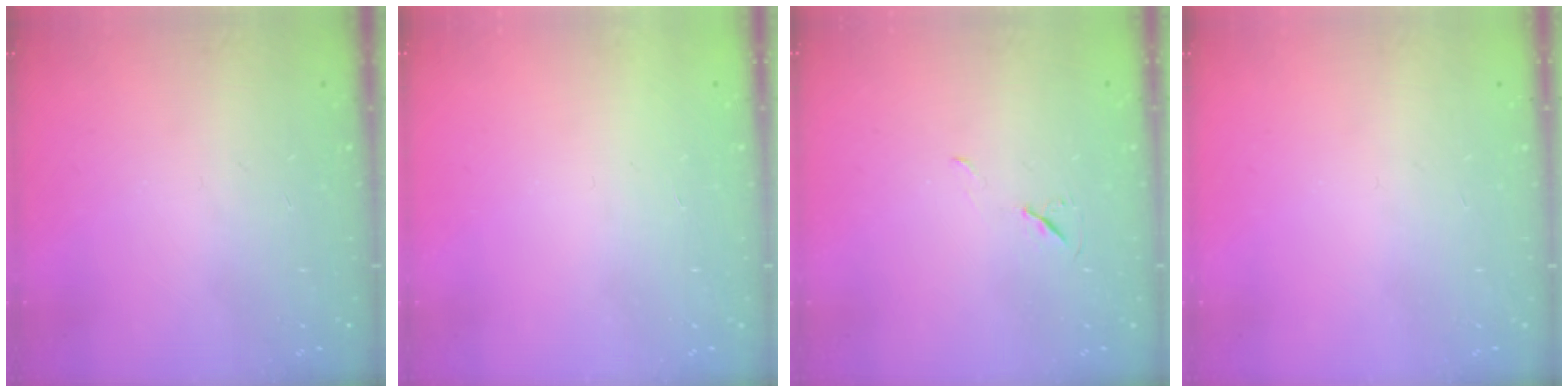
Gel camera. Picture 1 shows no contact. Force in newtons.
{"total": 1.7, "press": 1.7, "slide": 0.1}
{"total": 4.9, "press": 4.4, "slide": 2.2}
{"total": 0.0}